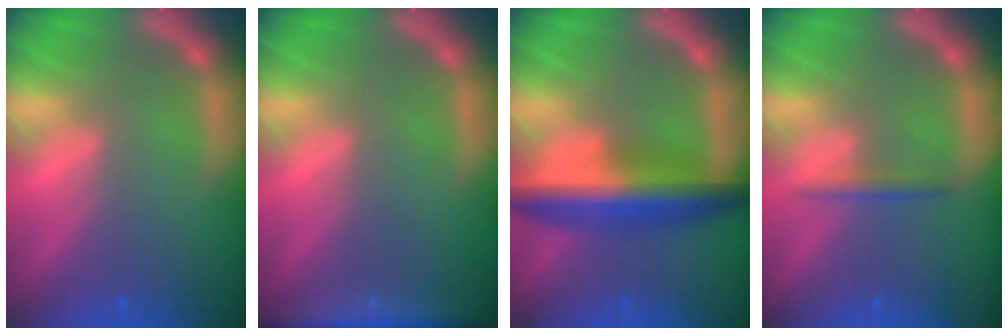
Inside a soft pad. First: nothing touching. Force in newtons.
{"total": 3.9}
{"total": 7.5}
{"total": 1.4}